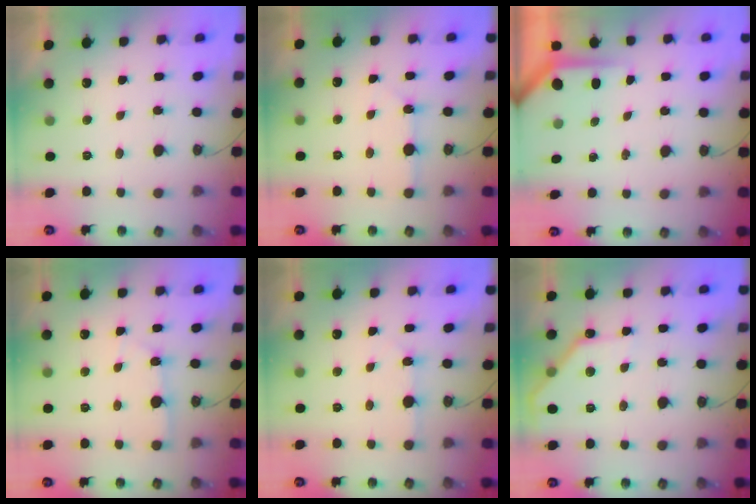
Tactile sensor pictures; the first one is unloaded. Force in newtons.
{"total": 1.3, "press": 1.3, "slide": 0.2}
{"total": 3.7, "press": 3.7, "slide": 0.2}
{"total": 1.9, "press": 1.9, "slide": 0.1}
{"total": 2.7, "press": 2.7, "slide": 0.4}
{"total": 9.5, "press": 9.5, "slide": 0.3}